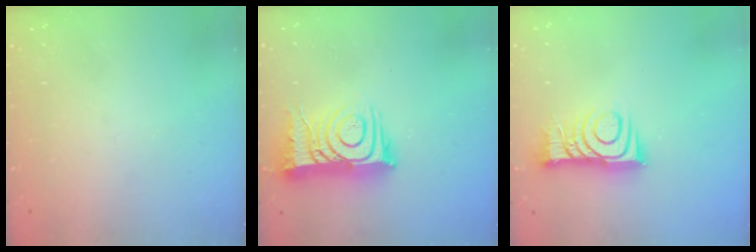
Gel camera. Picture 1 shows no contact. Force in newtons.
{"total": 14.0, "press": 14.0, "slide": 1.0}
{"total": 10.3, "press": 10.3, "slide": 0.4}